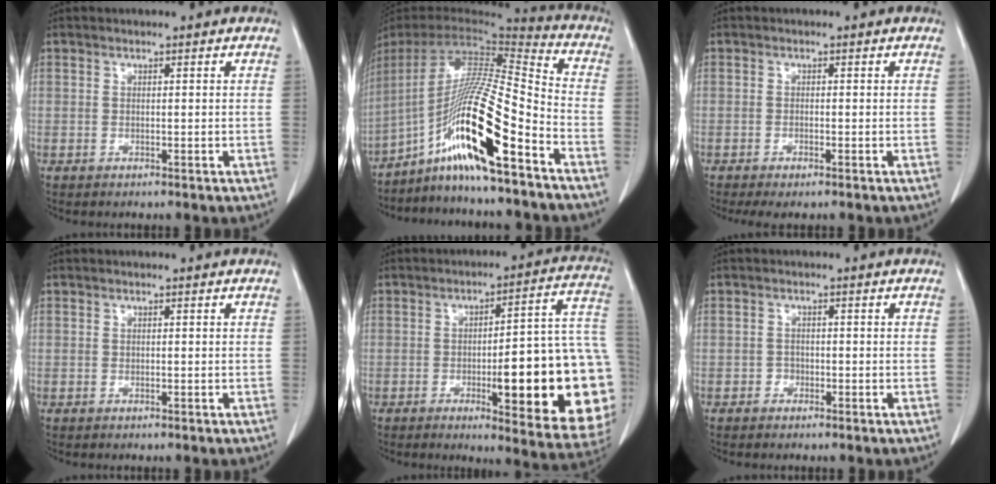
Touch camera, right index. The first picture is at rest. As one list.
[{"total": 19.0, "force": [-11.0, 0.2, 15.5], "torque": [-0.321, -0.006, -0.204]}, {"total": 2.5, "force": [-1.7, 0.6, 1.7], "torque": [-0.028, -0.007, -0.023]}, {"total": 0.0}, {"total": 23.4, "force": [-4.8, 3.7, 22.6], "torque": [-0.212, 0.015, -0.053]}, {"total": 1.1, "force": [-0.7, 0.8, 0.2], "torque": [0.001, 0.005, -0.015]}]